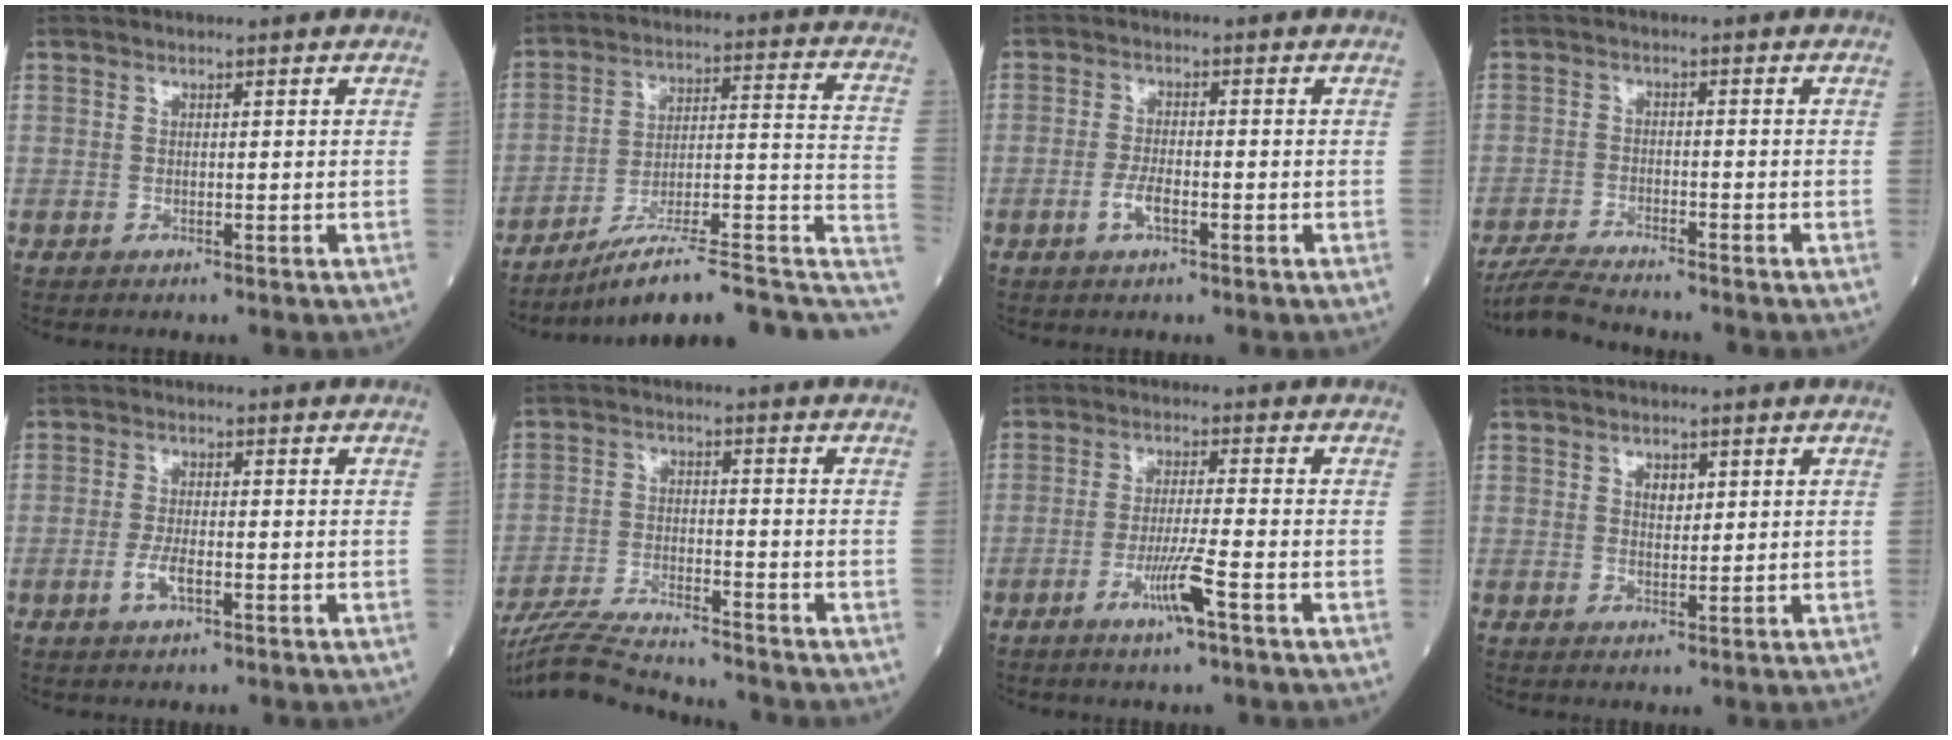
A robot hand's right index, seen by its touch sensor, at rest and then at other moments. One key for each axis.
{"total": 17.1, "fx": -12.2, "fy": 2.2, "fz": 11.7, "tx": -0.132, "ty": 0.053, "tz": -0.186}
{"total": 3.3, "fx": -1.3, "fy": 1.0, "fz": 2.8, "tx": -0.058, "ty": 0.002, "tz": -0.025}
{"total": 6.2, "fx": -5.9, "fy": -0.1, "fz": 2.1, "tx": -0.037, "ty": -0.022, "tz": -0.106}
{"total": 3.2, "fx": -1.2, "fy": 0.9, "fz": 2.8, "tx": -0.059, "ty": 0.000, "tz": -0.021}
{"total": 13.5, "fx": -12.7, "fy": 0.2, "fz": 4.5, "tx": -0.079, "ty": -0.011, "tz": -0.212}
{"total": 5.8, "fx": -2.8, "fy": -0.5, "fz": 5.1, "tx": -0.097, "ty": -0.011, "tz": -0.054}
{"total": 2.0, "fx": 0.9, "fy": 1.2, "fz": 1.3, "tx": -0.018, "ty": -0.001, "tz": 0.014}